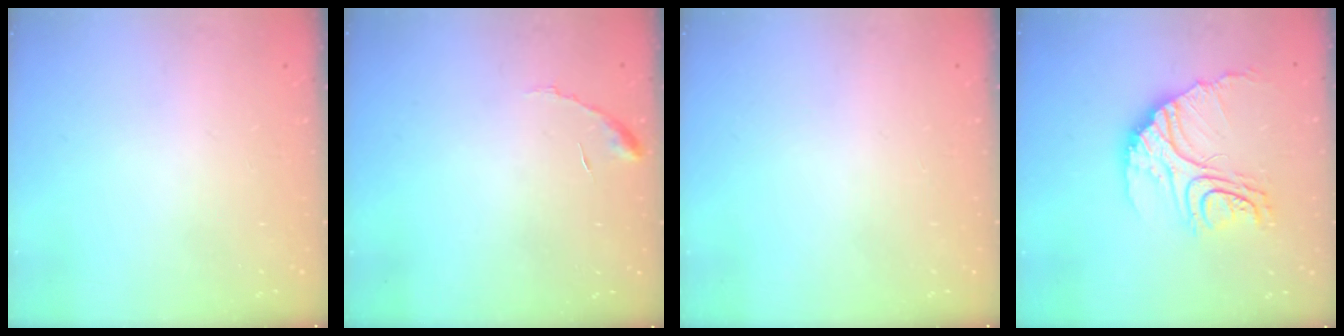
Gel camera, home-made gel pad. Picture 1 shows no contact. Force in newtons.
{"total": 6.2, "press": 6.2, "slide": 0.4}
{"total": 0.0}
{"total": 19.0, "press": 18.9, "slide": 2.1}